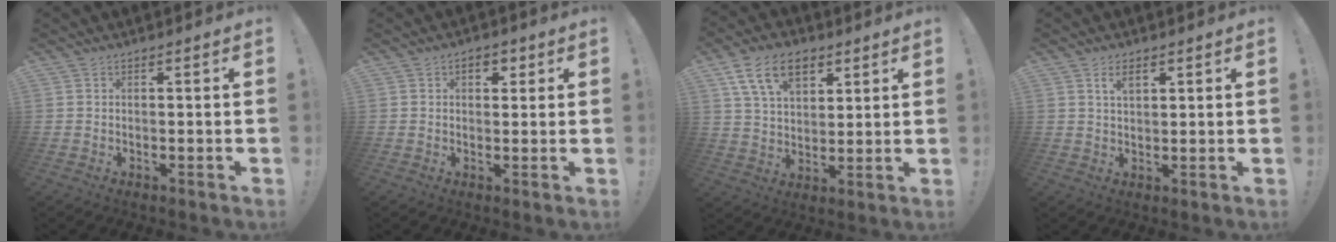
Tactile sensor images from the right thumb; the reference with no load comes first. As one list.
[{"total": 3.9, "force": [1.5, 2.5, 2.5], "torque": [-0.029, 0.000, 0.021]}, {"total": 14.6, "force": [7.4, 9.2, 8.6], "torque": [-0.135, -0.022, 0.139]}, {"total": 4.1, "force": [2.0, 1.8, 3.0], "torque": [-0.041, -0.006, 0.031]}]